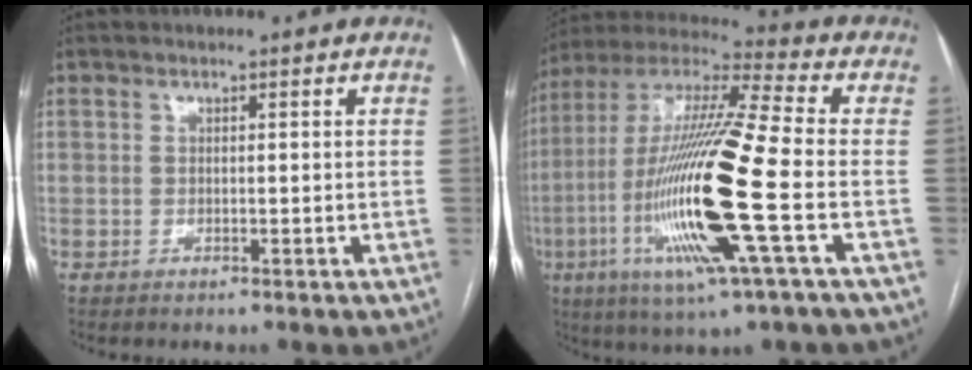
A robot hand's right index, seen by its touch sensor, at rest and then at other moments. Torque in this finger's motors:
{"motor_torque": [2.14, 0.00, 1.05, 0.21]}